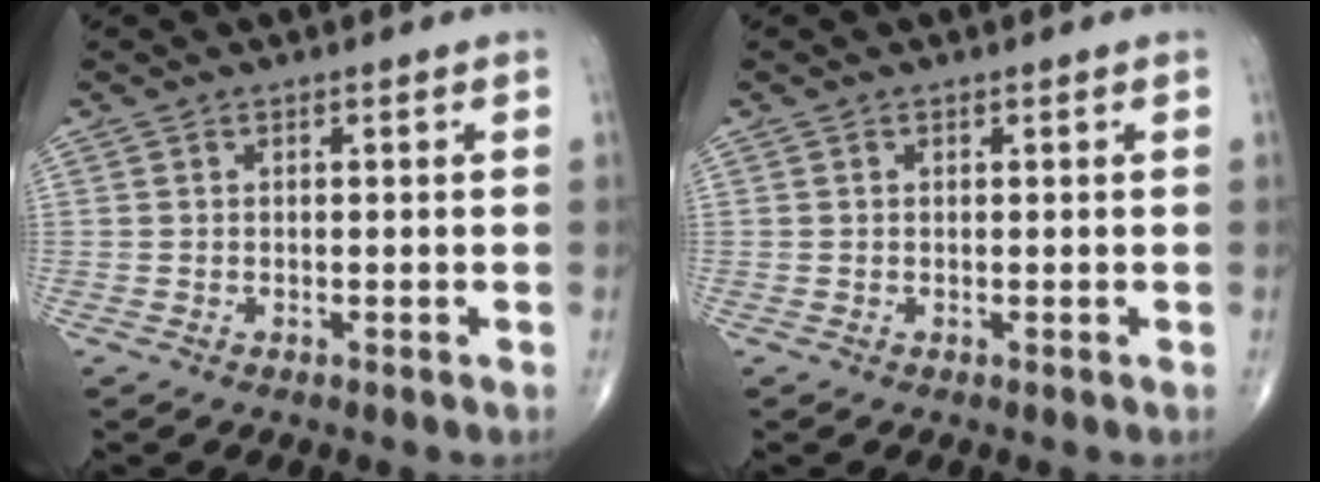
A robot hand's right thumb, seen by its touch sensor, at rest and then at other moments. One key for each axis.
{"total": 0.0}